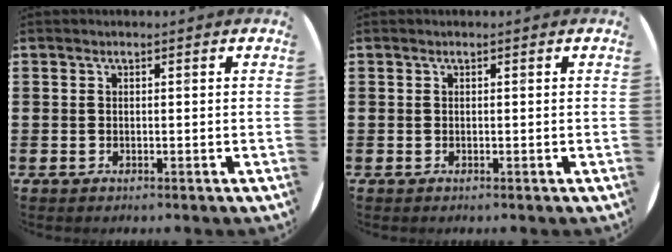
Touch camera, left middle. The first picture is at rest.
{"total": 0.0}